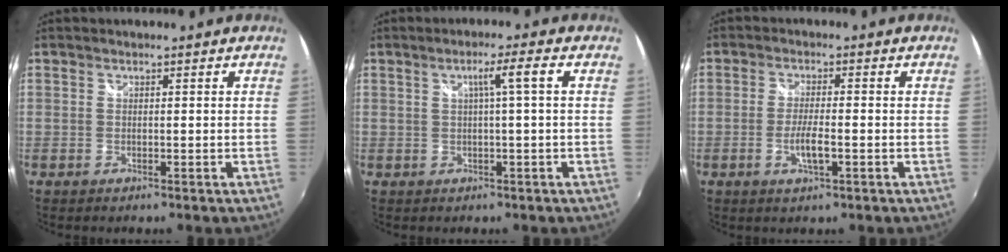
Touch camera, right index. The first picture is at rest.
{"total": 3.7, "force": [0.5, -0.7, 3.6], "torque": [-0.063, 0.006, 0.011]}
{"total": 4.3, "force": [-1.5, 0.8, 4.0], "torque": [-0.081, -0.006, -0.028]}